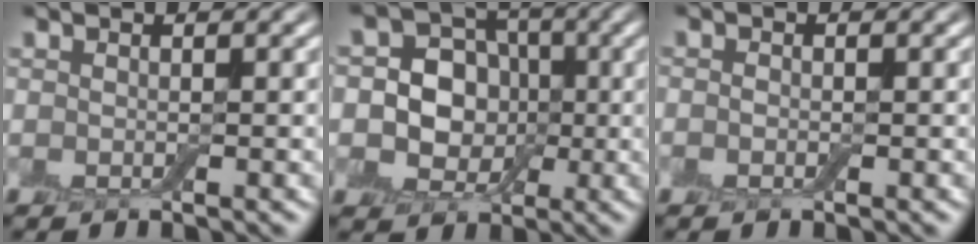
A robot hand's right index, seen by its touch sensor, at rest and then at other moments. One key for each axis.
{"total": 6.1, "fx": -0.5, "fy": 5.4, "fz": 2.9, "tx": -0.024, "ty": 0.001, "tz": -0.026}
{"total": 0.6, "fx": -0.4, "fy": 0.5, "fz": 0.1, "tx": -0.001, "ty": -0.001, "tz": -0.009}